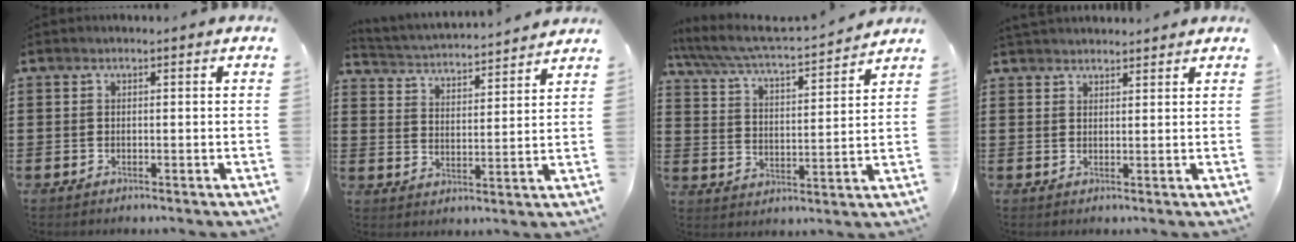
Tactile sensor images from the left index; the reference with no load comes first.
{"total": 2.9, "force": [2.9, -0.2, 0.1], "torque": [-0.022, -0.030, 0.042]}
{"total": 5.1, "force": [4.7, 0.0, 2.0], "torque": [-0.062, -0.037, 0.072]}
{"total": 2.1, "force": [2.1, 0.3, 0.1], "torque": [-0.007, -0.001, 0.041]}